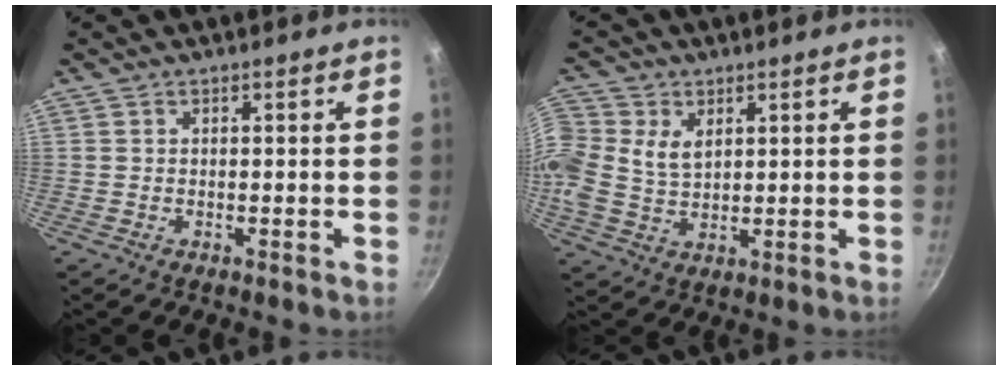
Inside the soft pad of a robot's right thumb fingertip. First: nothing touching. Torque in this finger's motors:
{"motor_torque": [-0.54, 0.90, 0.29, -0.01, 0.11]}